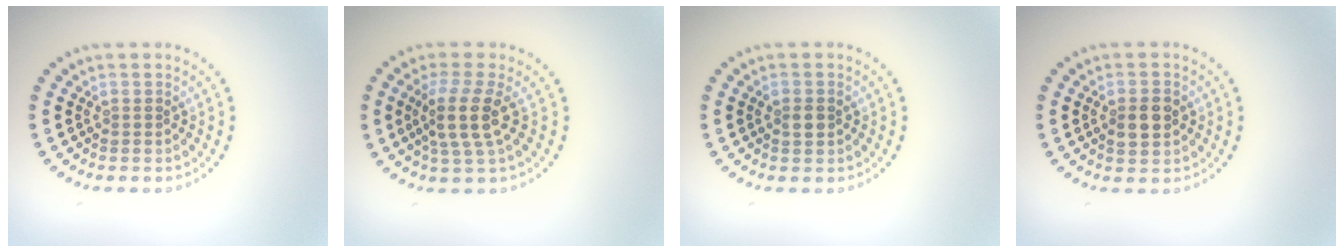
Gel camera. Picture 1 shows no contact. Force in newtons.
{"total": 3.7, "press": 3.1, "slide": 2.1}
{"total": 1.2, "press": 1.2, "slide": 0.1}
{"total": 2.8, "press": 2.8, "slide": 0.2}